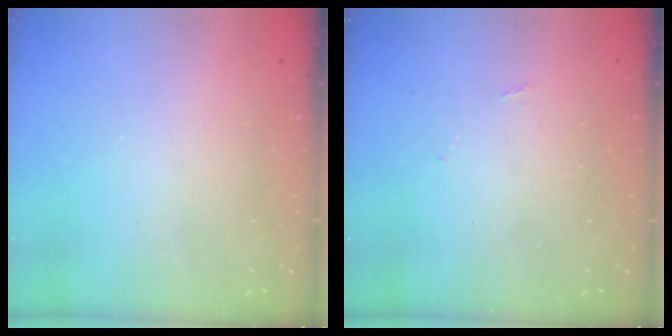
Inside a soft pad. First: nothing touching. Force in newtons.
{"total": 4.0, "press": 4.0, "slide": 0.6}